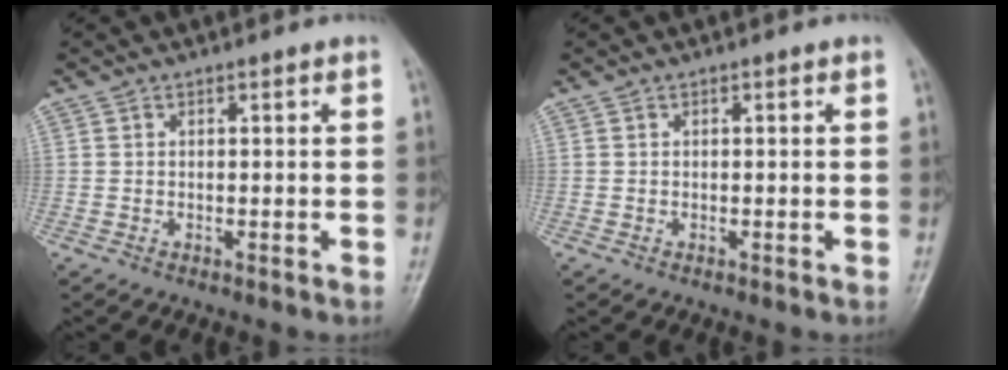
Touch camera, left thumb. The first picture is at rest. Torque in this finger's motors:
{"motor_torque": [0.06, 0.13, -0.02, 0.00, 0.00]}